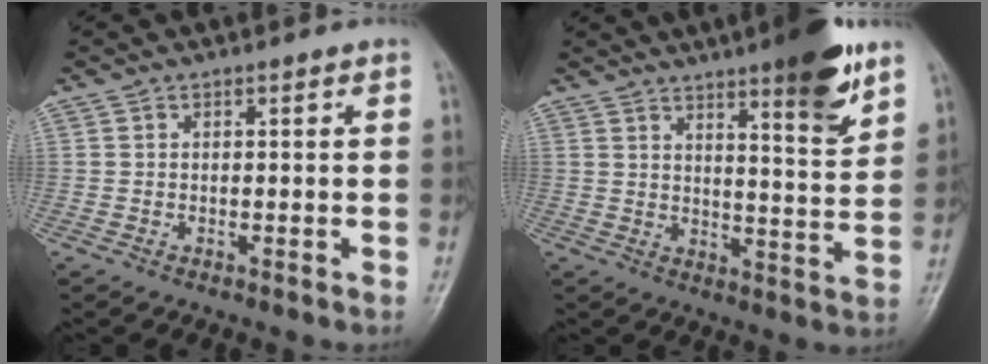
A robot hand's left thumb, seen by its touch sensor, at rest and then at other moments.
{"total": 12.6, "force": [7.9, 2.1, 9.5], "torque": [-0.116, -0.048, 0.112]}